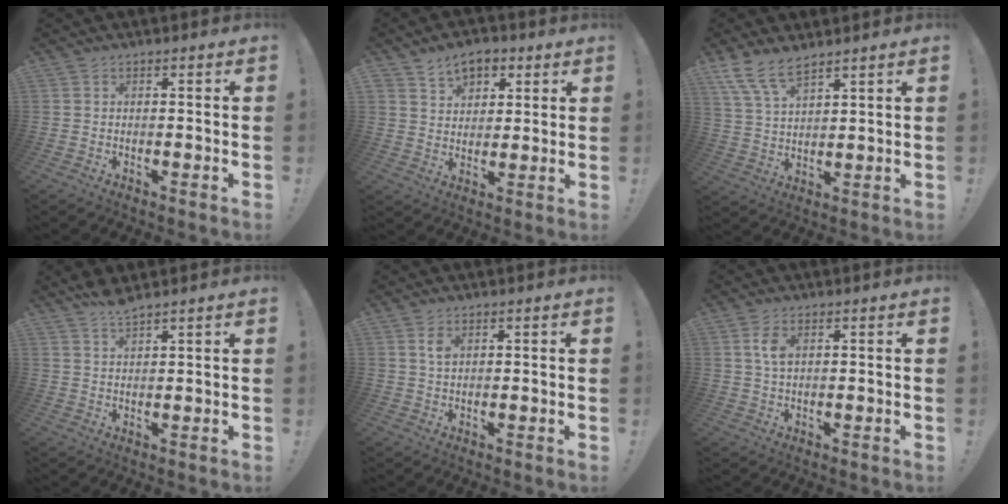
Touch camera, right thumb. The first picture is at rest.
{"total": 8.3, "force": [4.9, 6.0, 3.1], "torque": [-0.047, -0.022, 0.094]}
{"total": 9.0, "force": [7.0, 3.1, 4.7], "torque": [-0.099, -0.032, 0.136]}
{"total": 3.0, "force": [2.7, 0.5, 1.2], "torque": [-0.010, -0.019, 0.045]}
{"total": 3.0, "force": [1.3, 1.6, 2.1], "torque": [-0.030, -0.003, 0.020]}
{"total": 4.4, "force": [1.3, 2.3, 3.5], "torque": [-0.064, -0.004, 0.019]}